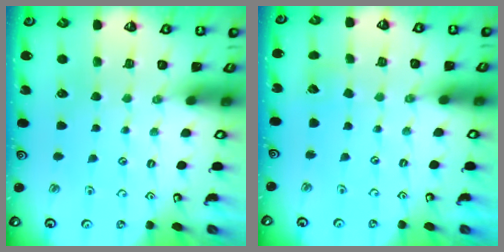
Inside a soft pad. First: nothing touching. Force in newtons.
{"total": 4.4, "press": 4.4, "slide": 0.4}